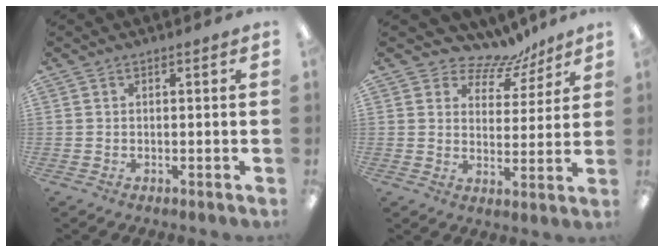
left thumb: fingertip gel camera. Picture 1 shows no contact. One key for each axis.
{"total": 8.7, "fx": 7.4, "fy": 4.3, "fz": 2.1, "tx": -0.037, "ty": -0.061, "tz": 0.132}